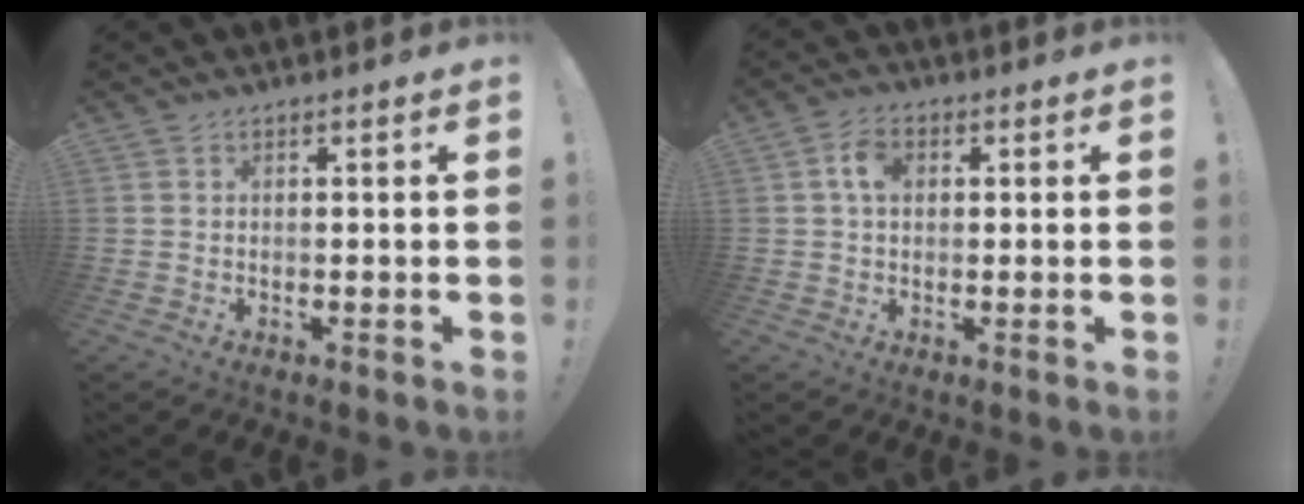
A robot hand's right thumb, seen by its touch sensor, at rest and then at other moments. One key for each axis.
{"total": 5.5, "fx": 1.2, "fy": 3.6, "fz": 4.0, "tx": -0.066, "ty": 0.008, "tz": 0.022}